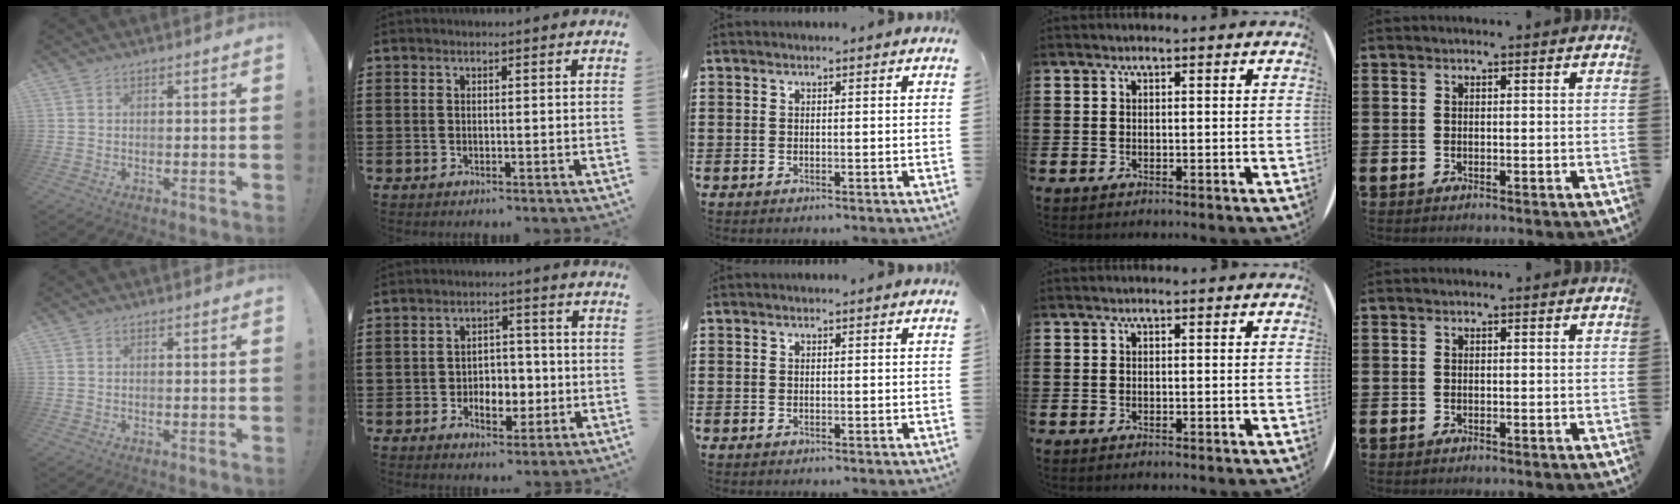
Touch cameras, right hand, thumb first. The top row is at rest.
{"index": {"total": 4.9, "force": [-1.1, 3.7, 3.1], "torque": [-0.055, 0.007, -0.023]}}